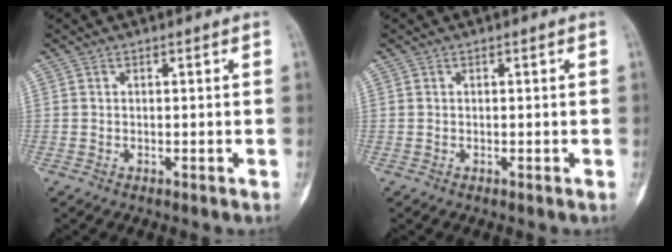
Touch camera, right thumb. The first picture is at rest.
{"total": 0.0}